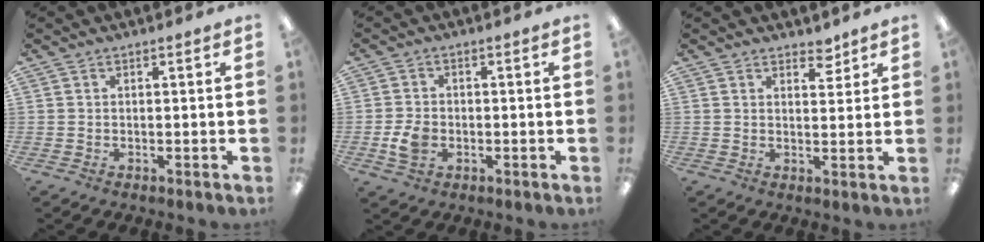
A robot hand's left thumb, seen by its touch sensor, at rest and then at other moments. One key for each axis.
{"total": 4.8, "fx": -1.3, "fy": 3.6, "fz": 2.9, "tx": -0.052, "ty": 0.000, "tz": -0.024}
{"total": 3.9, "fx": 3.3, "fy": 1.7, "fz": 1.1, "tx": 0.006, "ty": -0.022, "tz": 0.054}